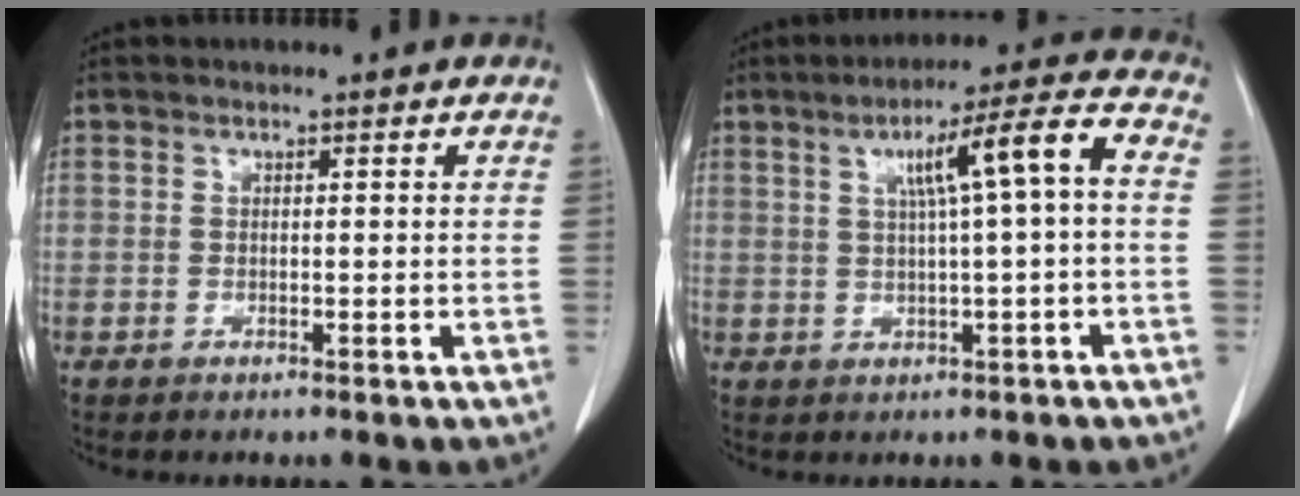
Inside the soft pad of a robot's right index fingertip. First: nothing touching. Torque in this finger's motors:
{"motor_torque": [0.82, 0.03, 0.40, 0.10]}